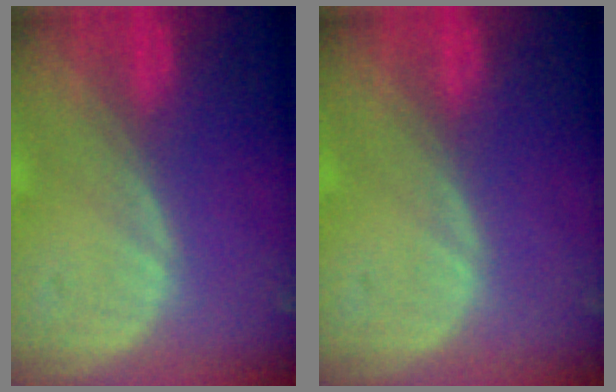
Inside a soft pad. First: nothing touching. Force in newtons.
{"total": 0.0}